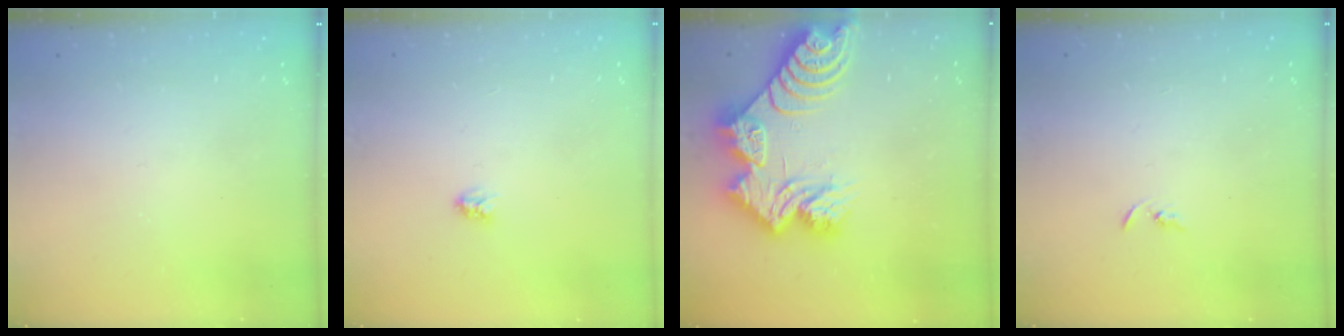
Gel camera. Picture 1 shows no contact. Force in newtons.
{"total": 2.9, "press": 2.9, "slide": 0.3}
{"total": 17.3, "press": 17.2, "slide": 1.7}
{"total": 2.4, "press": 2.3, "slide": 0.2}